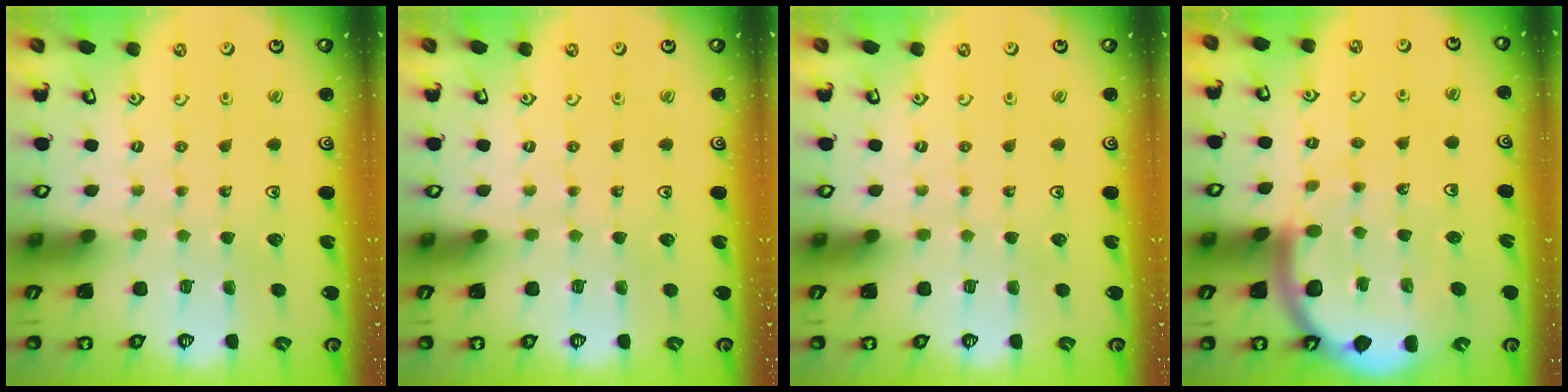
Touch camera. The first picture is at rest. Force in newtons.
{"total": 0.0}
{"total": 0.0}
{"total": 9.3, "press": 9.2, "slide": 1.2}